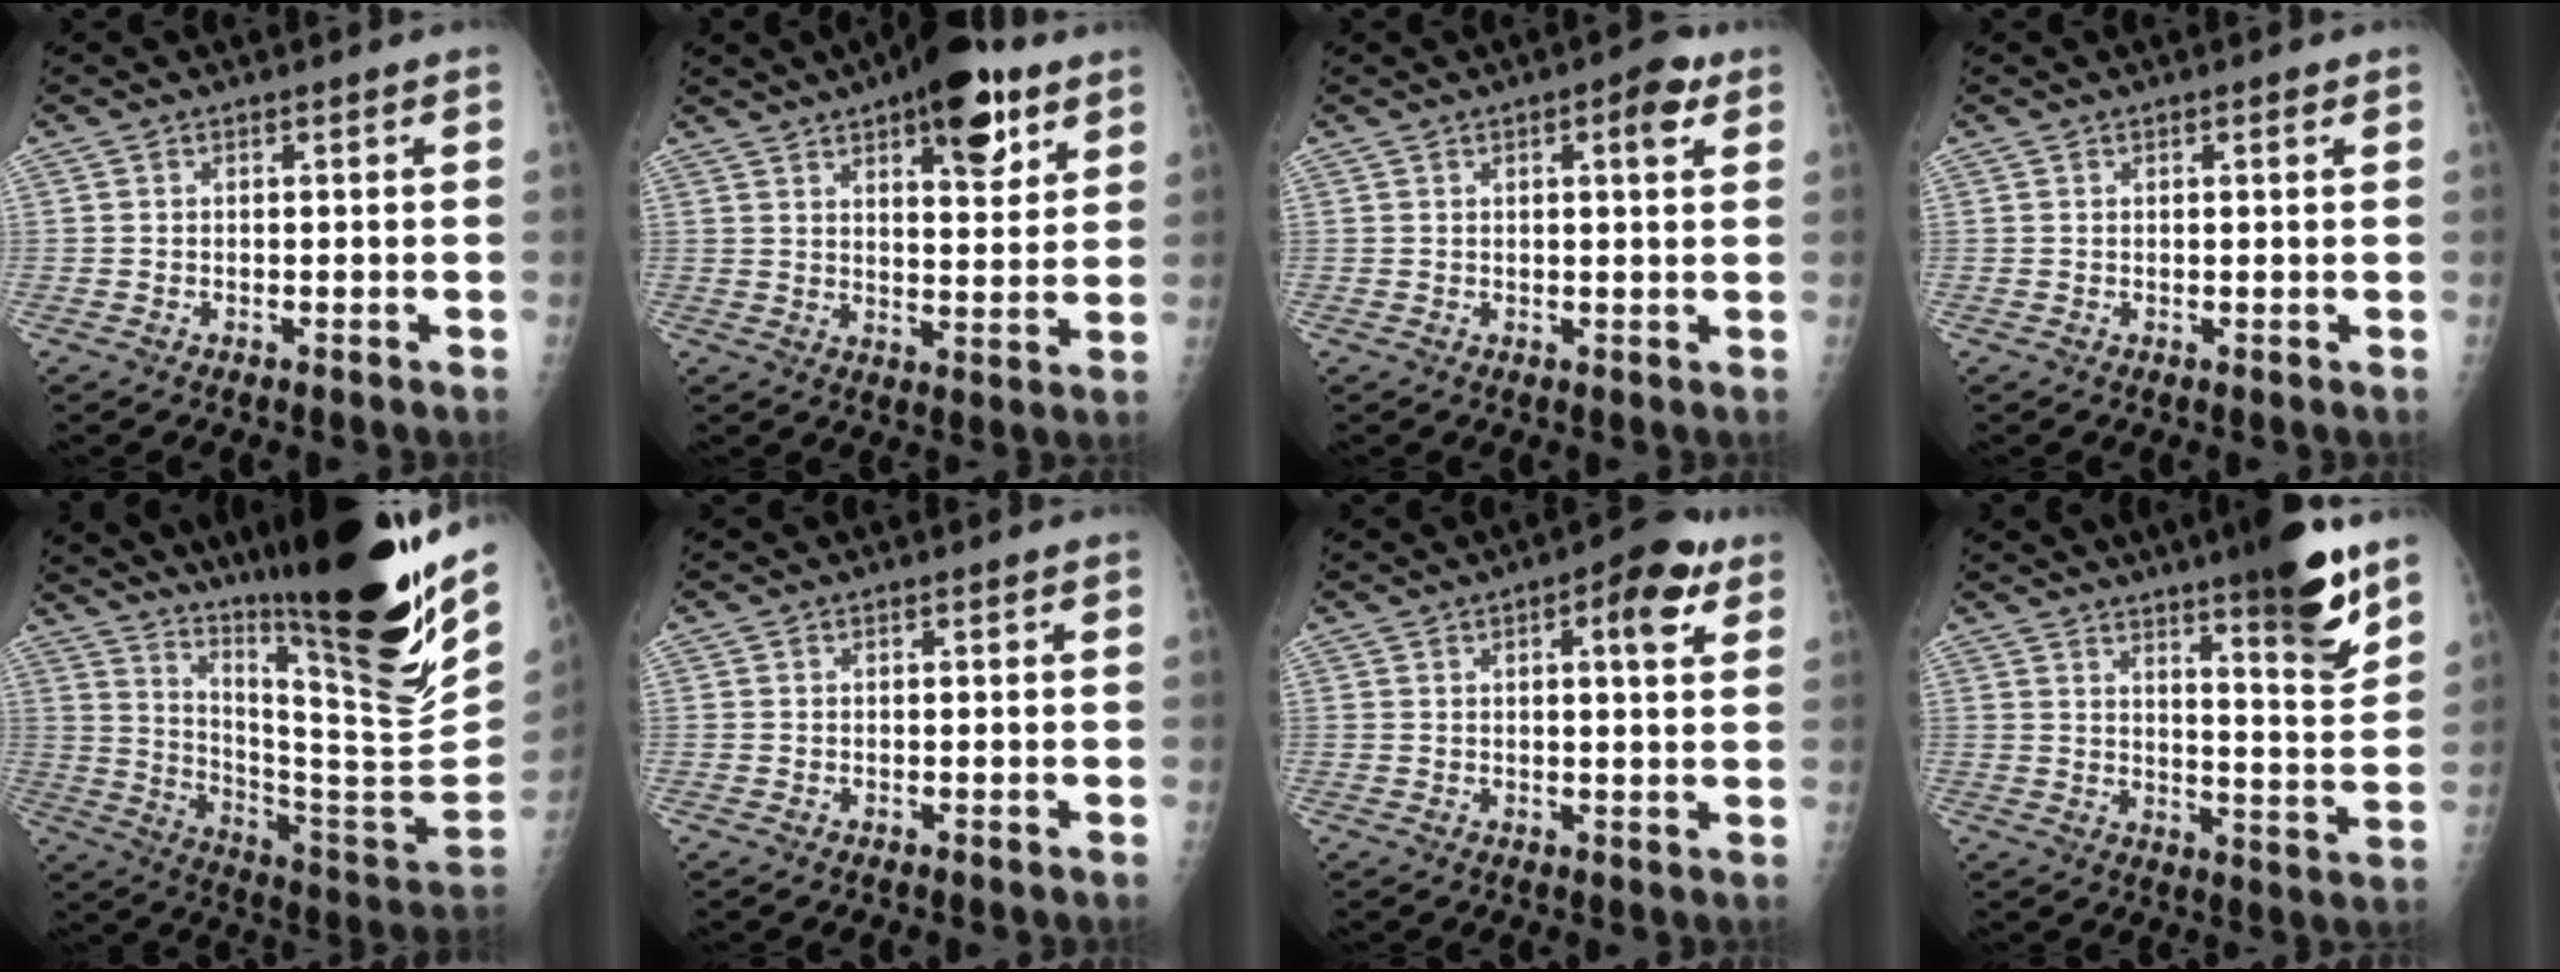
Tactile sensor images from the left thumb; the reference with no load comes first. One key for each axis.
{"total": 14.7, "fx": 8.4, "fy": 5.6, "fz": 10.7, "tx": -0.117, "ty": -0.034, "tz": 0.119}
{"total": 4.8, "fx": 2.3, "fy": 1.5, "fz": 3.9, "tx": -0.045, "ty": -0.005, "tz": 0.025}
{"total": 1.2, "fx": 0.7, "fy": 0.3, "fz": 0.9, "tx": -0.010, "ty": -0.001, "tz": 0.008}
{"total": 32.9, "fx": 22.4, "fy": 4.2, "fz": 23.8, "tx": -0.348, "ty": -0.110, "tz": 0.346}
{"total": 0.0}
{"total": 8.1, "fx": 3.7, "fy": 2.6, "fz": 6.7, "tx": -0.075, "ty": -0.005, "tz": 0.043}
{"total": 14.6, "fx": 9.8, "fy": 2.2, "fz": 10.6, "tx": -0.130, "ty": -0.067, "tz": 0.147}